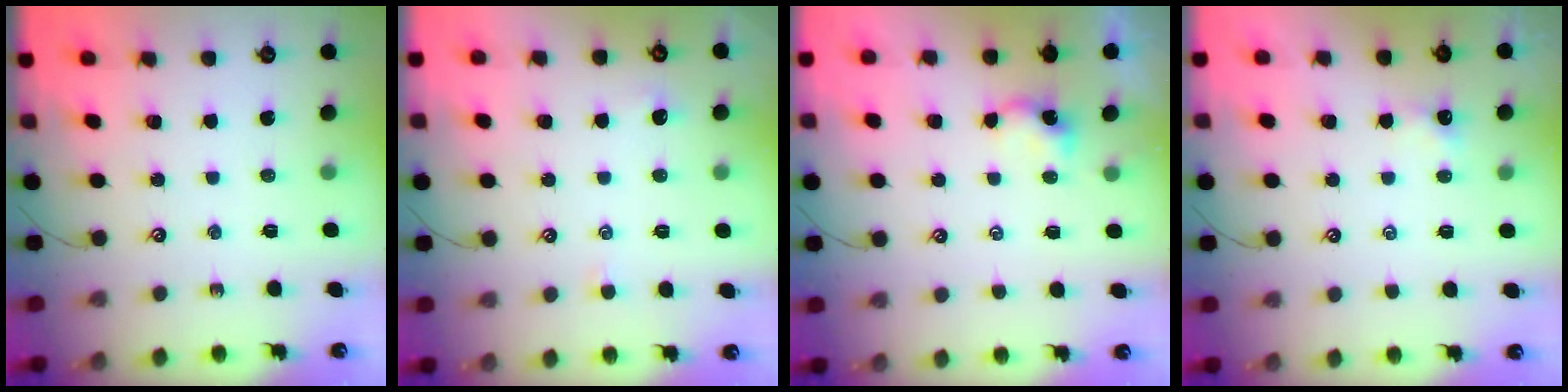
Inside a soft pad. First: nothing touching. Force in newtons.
{"total": 2.2, "press": 2.1, "slide": 0.3}
{"total": 0.0}
{"total": 0.8, "press": 0.7, "slide": 0.3}